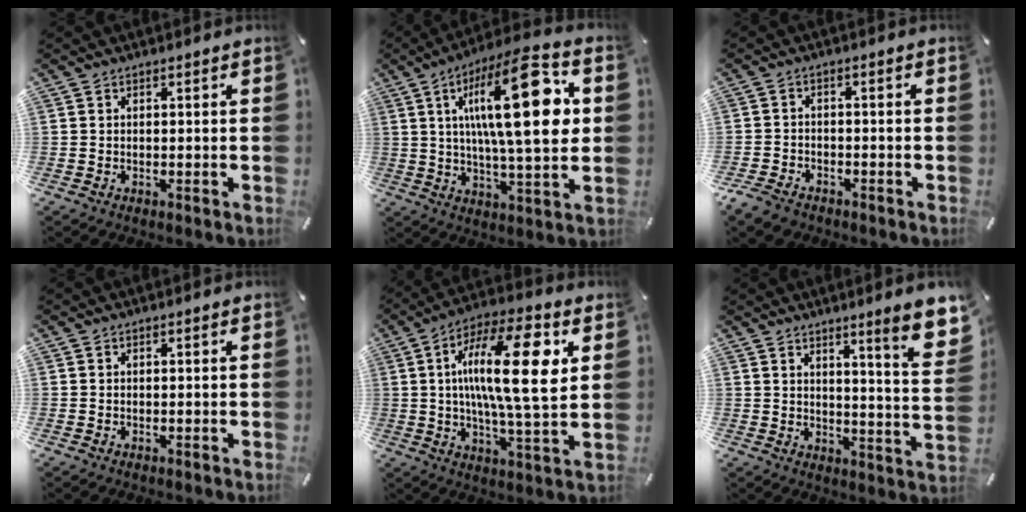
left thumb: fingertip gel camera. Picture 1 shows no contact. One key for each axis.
{"total": 24.1, "fx": 5.8, "fy": 7.2, "fz": 22.3, "tx": -0.376, "ty": -0.023, "tz": 0.075}
{"total": 4.0, "fx": -3.2, "fy": 2.1, "fz": 1.1, "tx": -0.036, "ty": 0.013, "tz": -0.067}
{"total": 0.0}
{"total": 20.3, "fx": 4.5, "fy": 5.7, "fz": 18.9, "tx": -0.336, "ty": -0.010, "tz": 0.054}
{"total": 10.7, "fx": 6.8, "fy": 0.9, "fz": 8.3, "tx": -0.121, "ty": -0.050, "tz": 0.108}